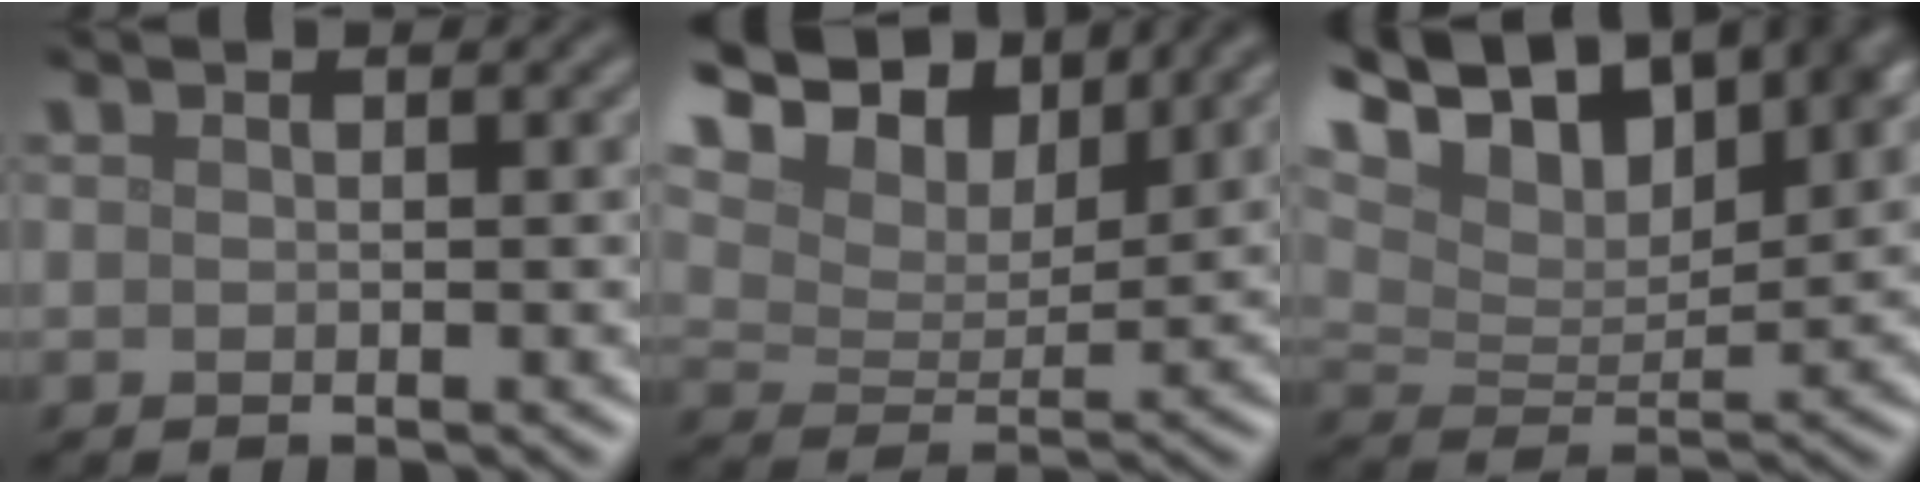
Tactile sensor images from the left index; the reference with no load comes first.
{"total": 12.2, "force": [8.9, 6.0, 5.9], "torque": [-0.138, 0.019, 0.132]}
{"total": 11.7, "force": [8.3, 4.8, 6.7], "torque": [-0.138, 0.022, 0.127]}